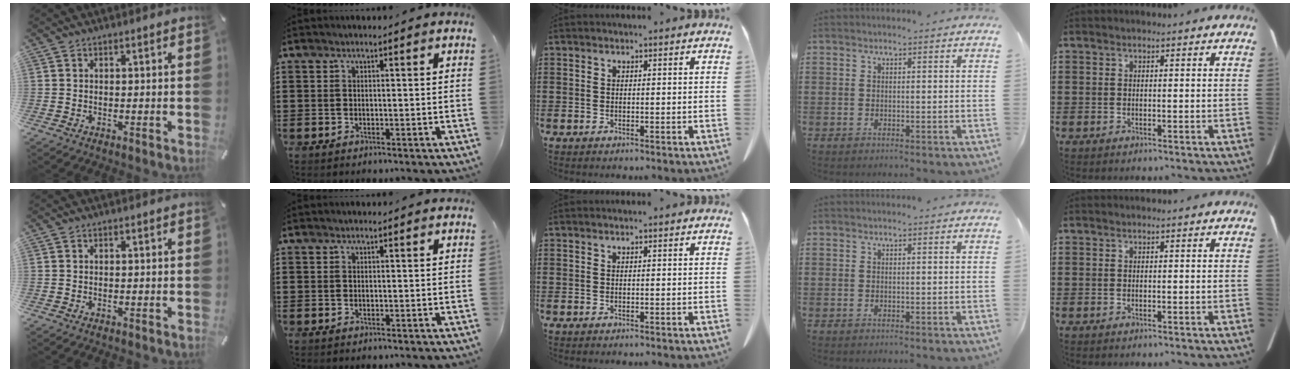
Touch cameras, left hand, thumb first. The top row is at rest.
{}